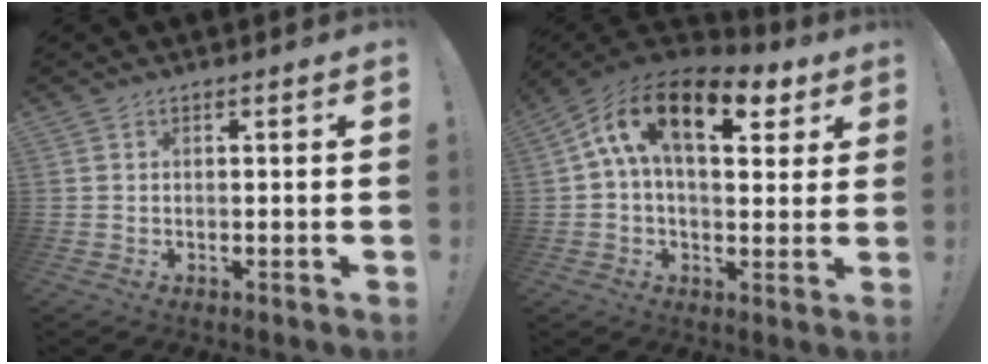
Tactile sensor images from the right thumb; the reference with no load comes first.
{"total": 17.6, "force": [6.8, 9.2, 13.4], "torque": [-0.223, -0.021, 0.111]}